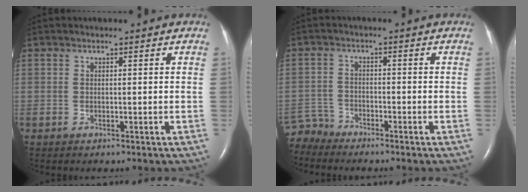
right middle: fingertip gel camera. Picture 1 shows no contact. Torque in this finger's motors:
{"motor_torque": [-0.41, -0.24, -0.16, -0.04]}